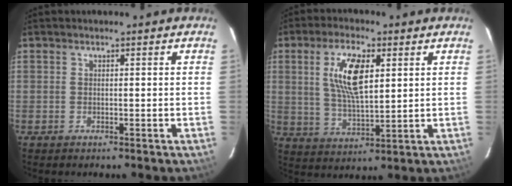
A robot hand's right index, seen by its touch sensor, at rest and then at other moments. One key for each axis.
{"total": 10.4, "fx": 3.2, "fy": 4.0, "fz": 9.0, "tx": -0.174, "ty": 0.005, "tz": 0.063}